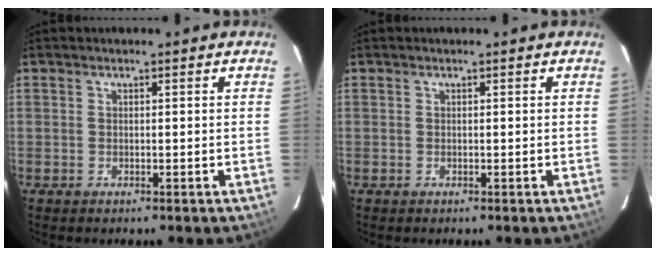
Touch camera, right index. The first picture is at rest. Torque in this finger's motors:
{"motor_torque": [0.00, 0.00, 0.00, 0.00]}